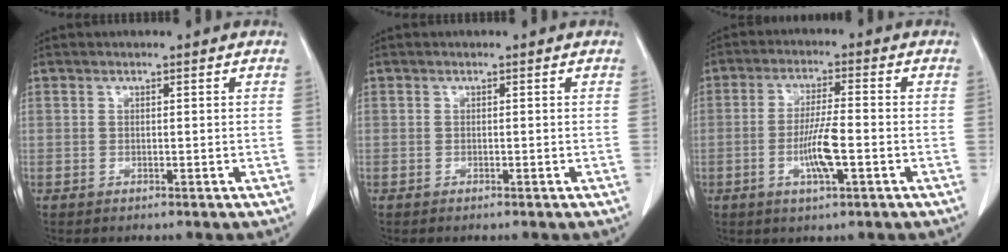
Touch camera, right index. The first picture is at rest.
{"total": 0.0}
{"total": 6.7, "force": [-1.9, 0.7, 6.4], "torque": [-0.125, -0.005, -0.035]}